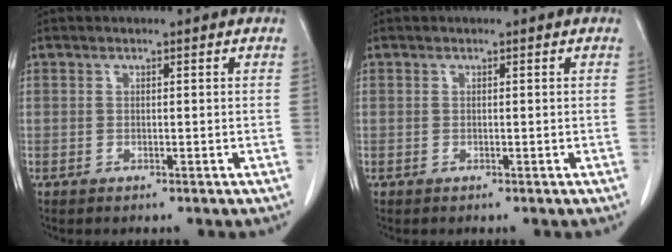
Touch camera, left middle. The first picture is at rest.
{"total": 0.0}